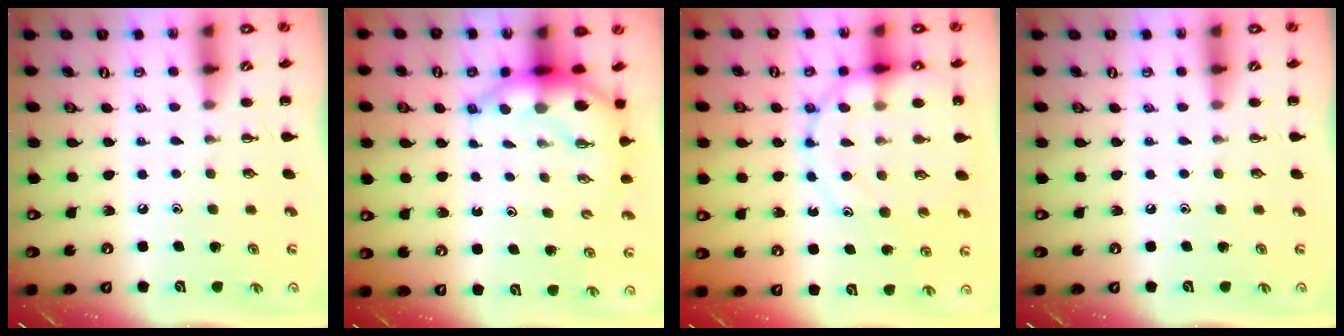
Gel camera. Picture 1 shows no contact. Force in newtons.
{"total": 7.0, "press": 6.9, "slide": 1.2}
{"total": 14.1, "press": 13.9, "slide": 2.4}
{"total": 0.0}